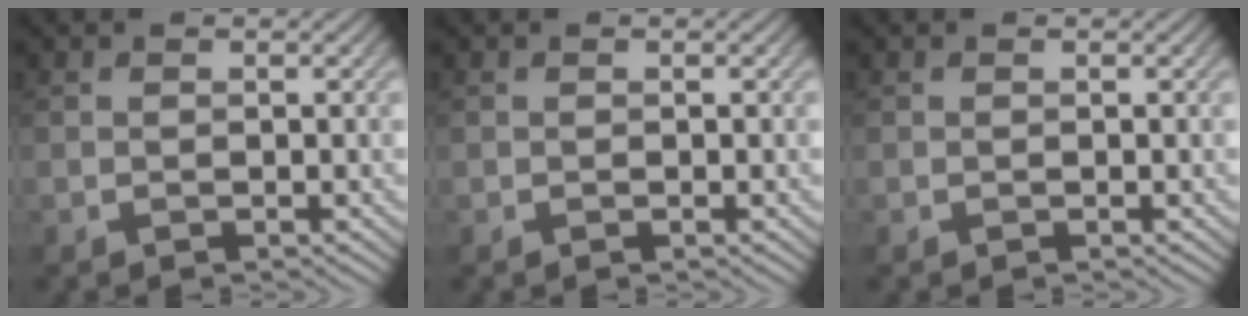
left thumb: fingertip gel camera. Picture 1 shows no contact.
{"total": 0.0}
{"total": 0.0}